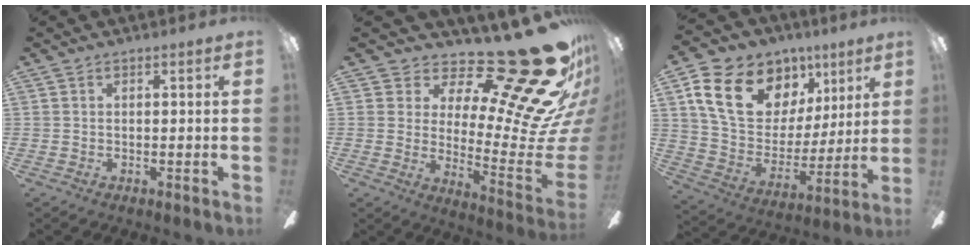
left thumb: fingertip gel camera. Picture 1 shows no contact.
{"total": 27.6, "force": [19.0, 7.5, 18.5], "torque": [-0.228, -0.161, 0.314]}
{"total": 20.2, "force": [10.6, 13.6, 10.5], "torque": [-0.182, -0.041, 0.202]}